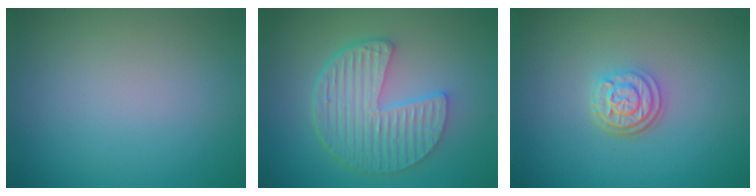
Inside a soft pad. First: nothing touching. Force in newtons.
{"total": 6.7, "press": 4.8, "slide": 4.6}
{"total": 2.9, "press": 2.4, "slide": 1.7}